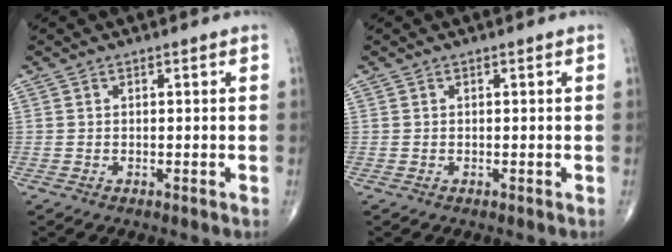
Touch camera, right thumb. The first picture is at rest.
{"total": 0.0}